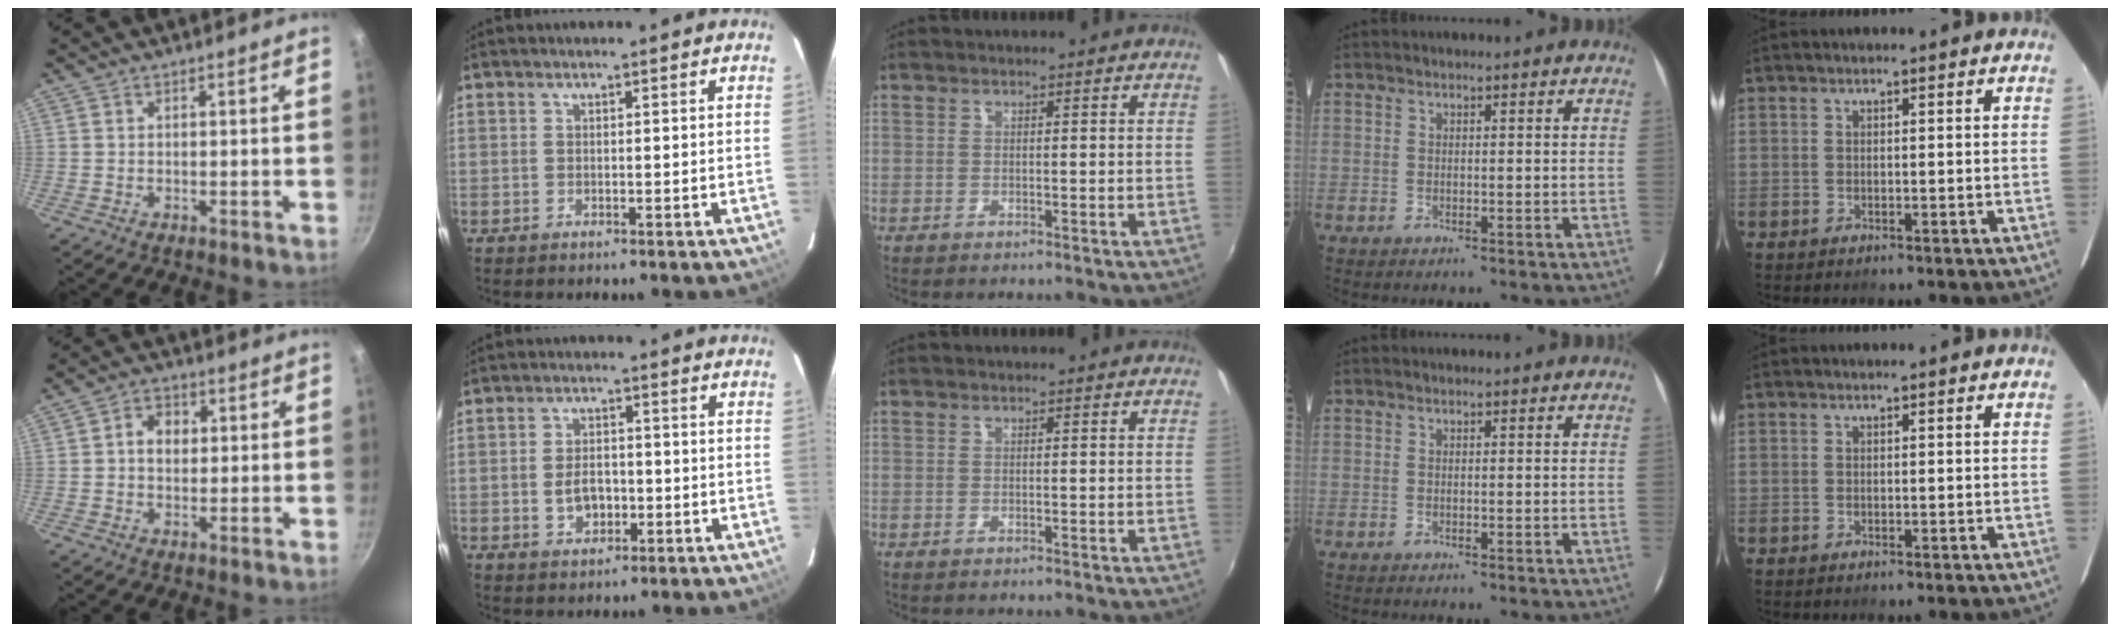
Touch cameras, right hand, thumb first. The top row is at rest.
{"thumb": {"total": 4.9, "force": [0.6, 3.8, 3.0], "torque": [-0.028, 0.007, 0.003]}, "index": {"total": 5.1, "force": [-1.2, 3.4, 3.6], "torque": [-0.069, 0.005, -0.014]}}